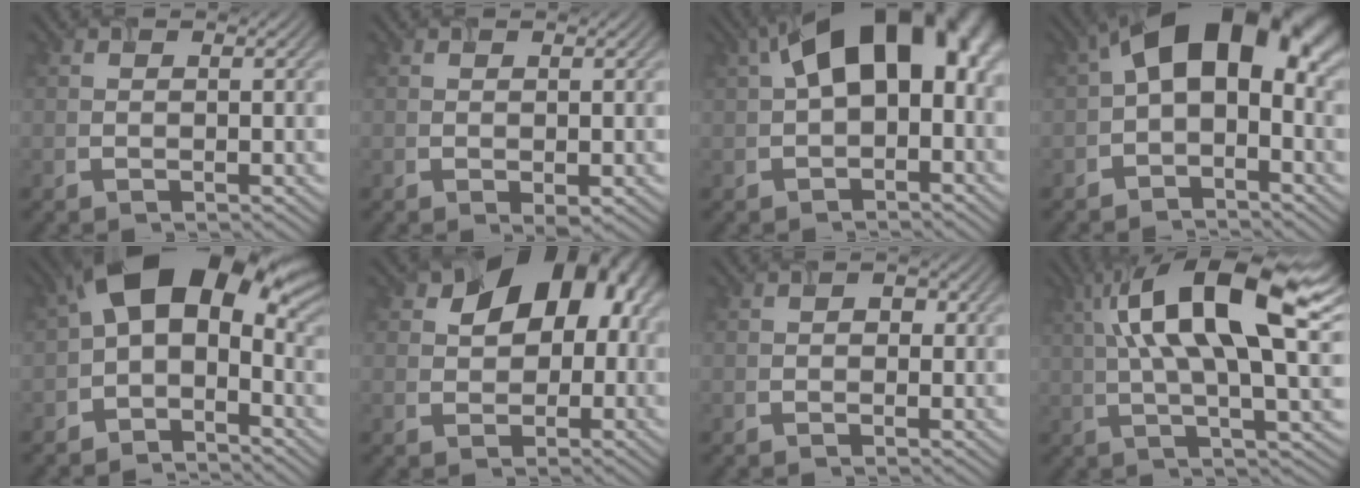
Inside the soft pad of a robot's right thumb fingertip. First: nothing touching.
{"total": 1.2, "force": [-0.3, 0.6, 1.0], "torque": [-0.011, -0.006, -0.003]}
{"total": 14.2, "force": [2.6, 8.5, 11.1], "torque": [-0.156, 0.021, 0.036]}
{"total": 11.8, "force": [1.8, 7.0, 9.3], "torque": [-0.144, 0.013, 0.019]}
{"total": 11.7, "force": [0.7, 7.1, 9.2], "torque": [-0.155, 0.015, -0.005]}
{"total": 11.4, "force": [3.4, 8.0, 7.5], "torque": [-0.103, 0.006, 0.056]}
{"total": 0.8, "force": [0.1, 0.8, 0.3], "torque": [0.000, -0.005, -0.004]}
{"total": 16.6, "force": [5.3, 4.9, 15.0], "torque": [-0.279, 0.025, 0.094]}